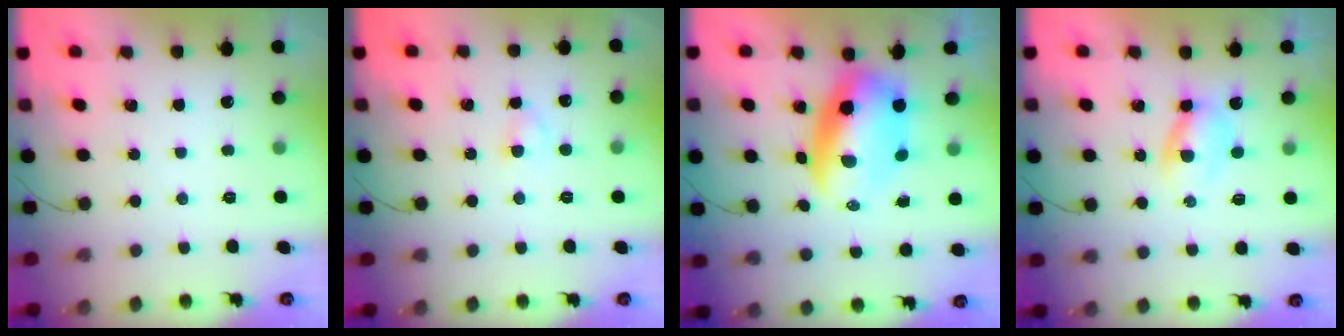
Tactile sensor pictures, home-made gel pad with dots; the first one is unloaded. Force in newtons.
{"total": 2.4, "press": 2.2, "slide": 1.0}
{"total": 10.0, "press": 9.7, "slide": 2.5}
{"total": 3.3, "press": 3.0, "slide": 1.3}